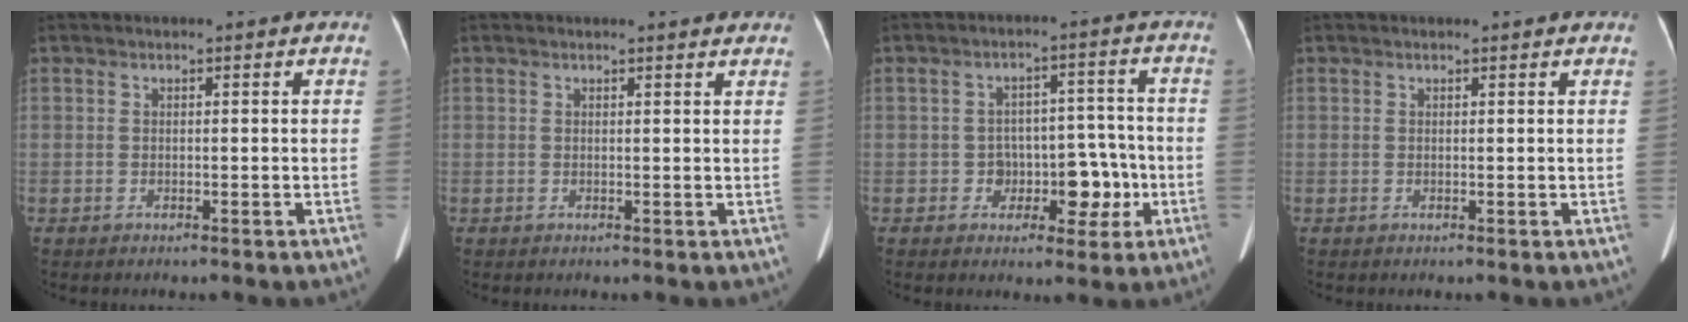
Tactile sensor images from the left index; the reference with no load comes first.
{"total": 4.7, "force": [4.4, 1.0, 1.4], "torque": [-0.013, 0.010, 0.038]}
{"total": 7.0, "force": [-2.4, 4.8, 4.5], "torque": [-0.046, 0.031, -0.026]}
{"total": 1.5, "force": [1.4, 0.0, 0.4], "torque": [-0.009, 0.010, 0.016]}